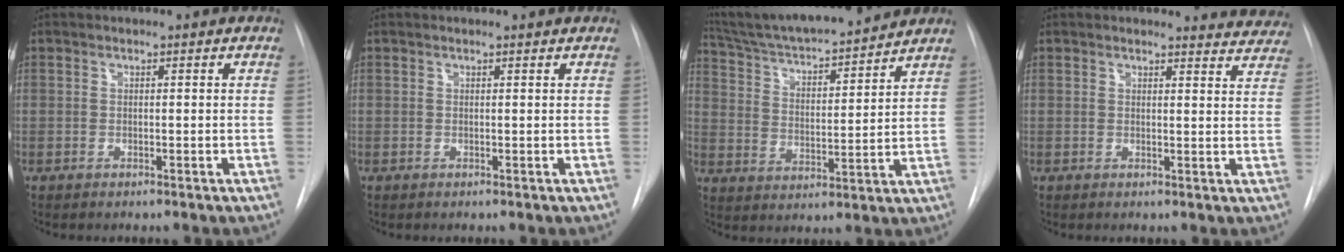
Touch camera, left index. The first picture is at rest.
{"total": 0.9, "force": [0.9, -0.1, 0.2], "torque": [-0.012, 0.003, 0.009]}
{"total": 19.6, "force": [17.8, 1.9, 8.2], "torque": [-0.142, 0.014, 0.281]}
{"total": 6.3, "force": [6.2, 1.1, -0.1], "torque": [0.022, -0.032, 0.040]}